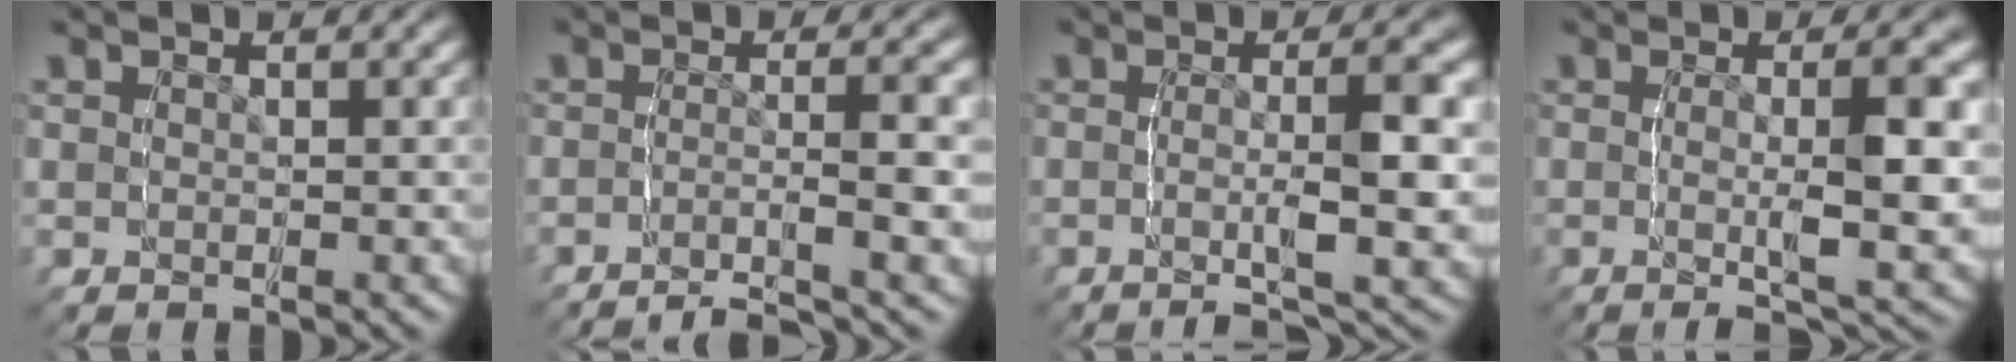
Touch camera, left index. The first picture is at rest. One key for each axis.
{"total": 7.2, "fx": -6.7, "fy": 0.5, "fz": 2.8, "tx": -0.039, "ty": -0.022, "tz": -0.101}
{"total": 4.9, "fx": -1.7, "fy": 0.3, "fz": 4.5, "tx": -0.076, "ty": -0.009, "tz": -0.031}
{"total": 6.0, "fx": -0.9, "fy": 0.9, "fz": 5.9, "tx": -0.087, "ty": -0.007, "tz": -0.017}